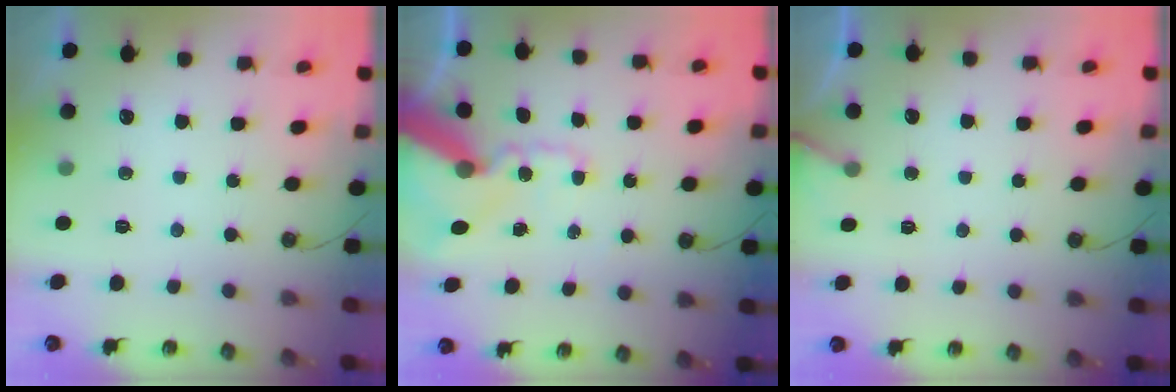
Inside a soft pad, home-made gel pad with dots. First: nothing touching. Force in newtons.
{"total": 15.3, "press": 15.1, "slide": 2.4}
{"total": 4.8, "press": 4.8, "slide": 0.3}